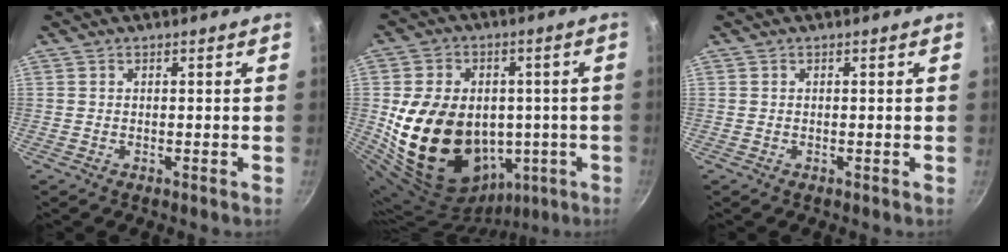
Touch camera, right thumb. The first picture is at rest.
{"total": 22.0, "force": [-1.9, 17.0, 13.9], "torque": [-0.210, 0.024, -0.008]}
{"total": 0.0}